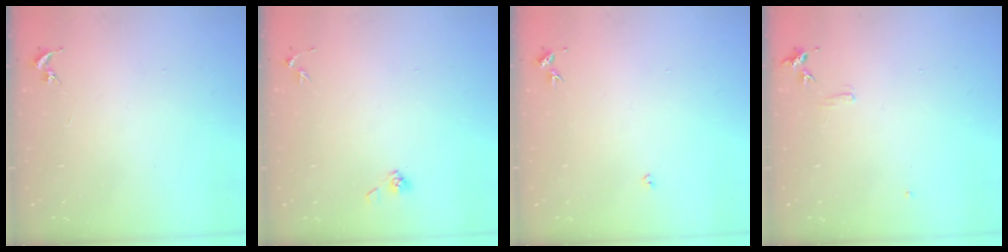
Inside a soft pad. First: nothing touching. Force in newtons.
{"total": 3.9, "press": 3.5, "slide": 1.7}
{"total": 2.7, "press": 2.7, "slide": 0.5}
{"total": 5.6, "press": 5.5, "slide": 0.7}